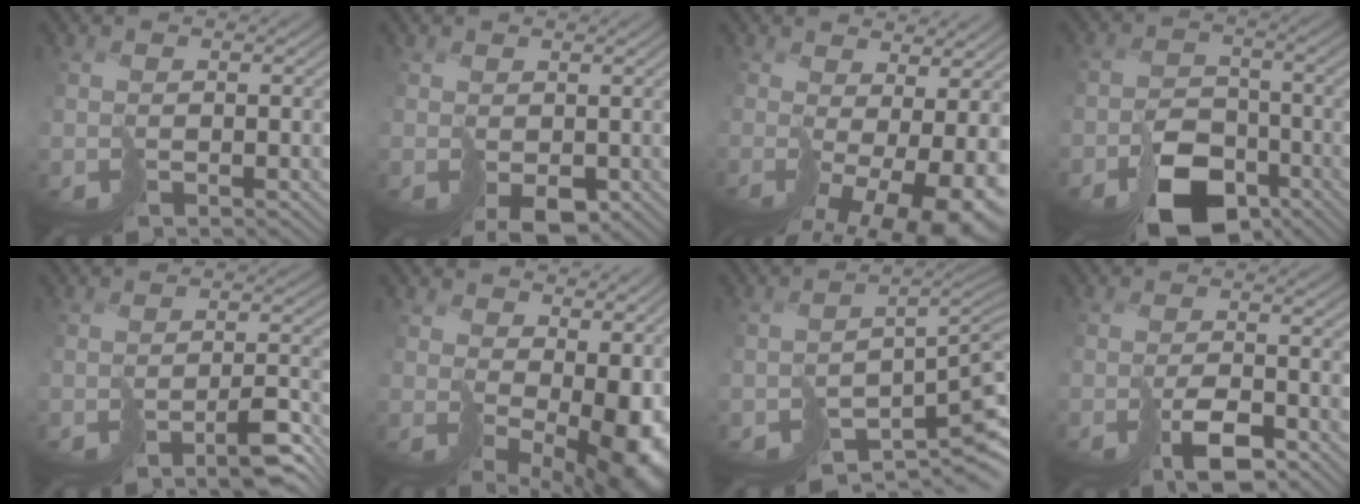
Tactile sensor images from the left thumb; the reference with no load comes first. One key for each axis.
{"total": 3.0, "fx": -0.4, "fy": 2.1, "fz": 2.1, "tx": -0.044, "ty": -0.007, "tz": 0.002}
{"total": 9.4, "fx": -2.6, "fy": 3.1, "fz": 8.5, "tx": -0.131, "ty": -0.035, "tz": -0.011}
{"total": 8.4, "fx": -5.4, "fy": 5.0, "fz": 4.1, "tx": -0.061, "ty": -0.012, "tz": -0.091}
{"total": 4.3, "fx": -3.1, "fy": 0.5, "fz": 2.9, "tx": -0.027, "ty": 0.006, "tz": -0.050}
{"total": 13.4, "fx": 1.6, "fy": 8.5, "fz": 10.3, "tx": -0.174, "ty": -0.047, "tz": 0.091}
{"total": 6.9, "fx": -3.9, "fy": 2.6, "fz": 5.0, "tx": -0.065, "ty": -0.024, "tz": -0.043}
{"total": 3.9, "fx": -2.4, "fy": 1.1, "fz": 2.9, "tx": -0.039, "ty": 0.005, "tz": -0.040}